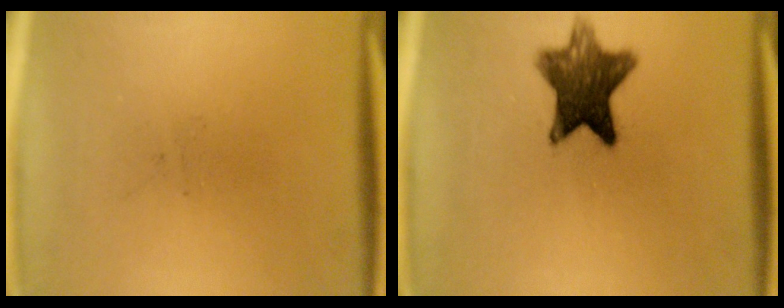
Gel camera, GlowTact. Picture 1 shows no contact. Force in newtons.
{"total": 10.0}